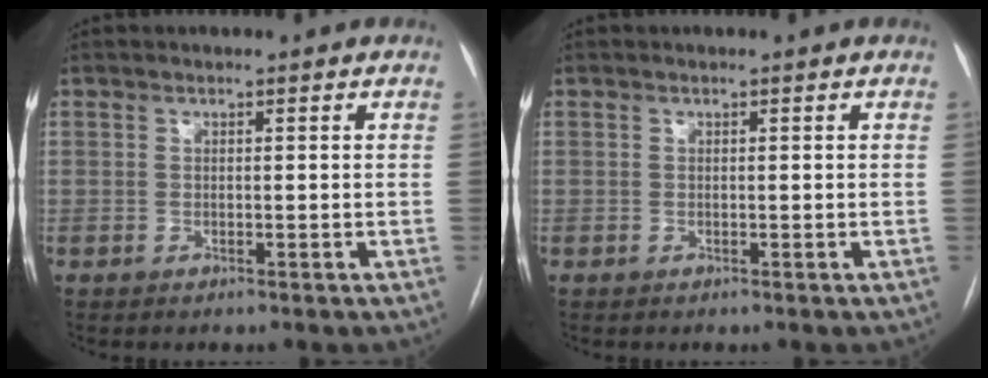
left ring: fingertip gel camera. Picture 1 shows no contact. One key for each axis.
{"total": 0.0}